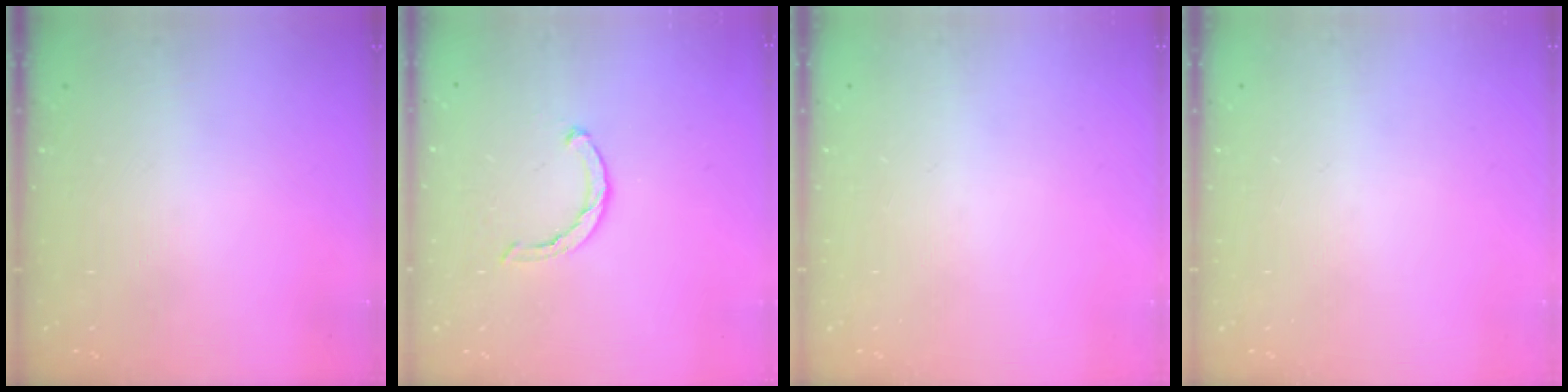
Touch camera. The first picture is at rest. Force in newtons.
{"total": 2.7, "press": 2.7, "slide": 0.4}
{"total": 0.0}
{"total": 0.0}